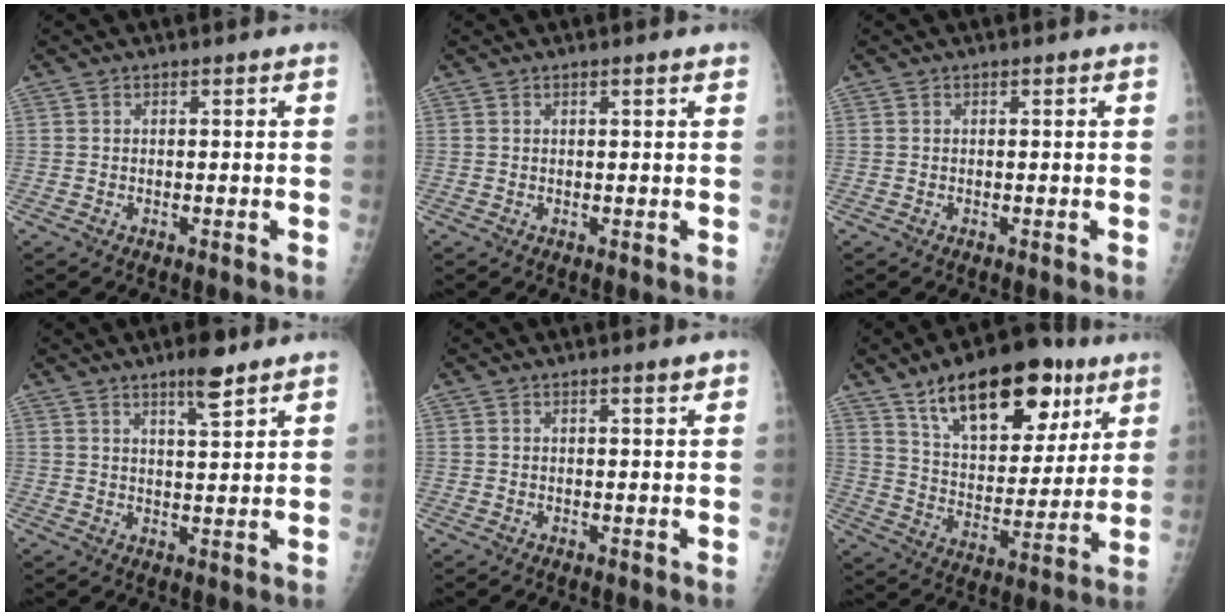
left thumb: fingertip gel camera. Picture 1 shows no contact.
{"total": 1.5, "force": [1.0, 0.1, 1.2], "torque": [-0.016, 0.001, 0.012]}
{"total": 0.0}
{"total": 5.9, "force": [4.2, 1.1, 4.0], "torque": [-0.059, -0.028, 0.066]}
{"total": 1.9, "force": [1.2, 0.1, 1.5], "torque": [-0.021, -0.005, 0.016]}
{"total": 23.1, "force": [13.3, 11.3, 15.1], "torque": [-0.193, -0.041, 0.221]}